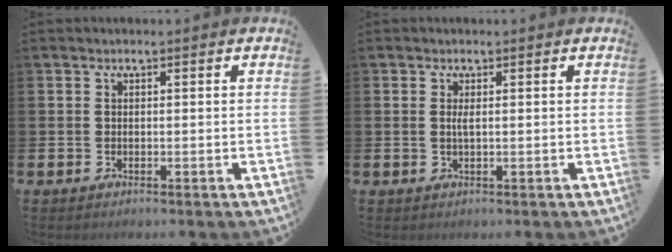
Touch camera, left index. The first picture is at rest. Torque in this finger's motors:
{"motor_torque": [0.05, 0.03, 0.00, 0.03]}